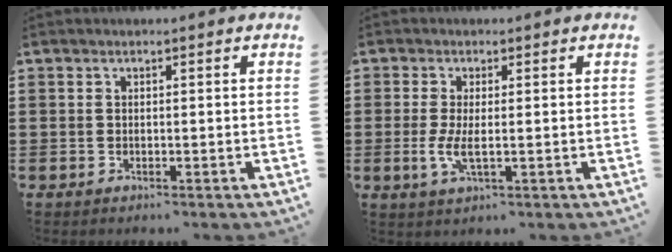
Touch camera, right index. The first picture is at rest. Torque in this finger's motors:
{"motor_torque": [1.35, 0.79, 0.13, 0.06]}